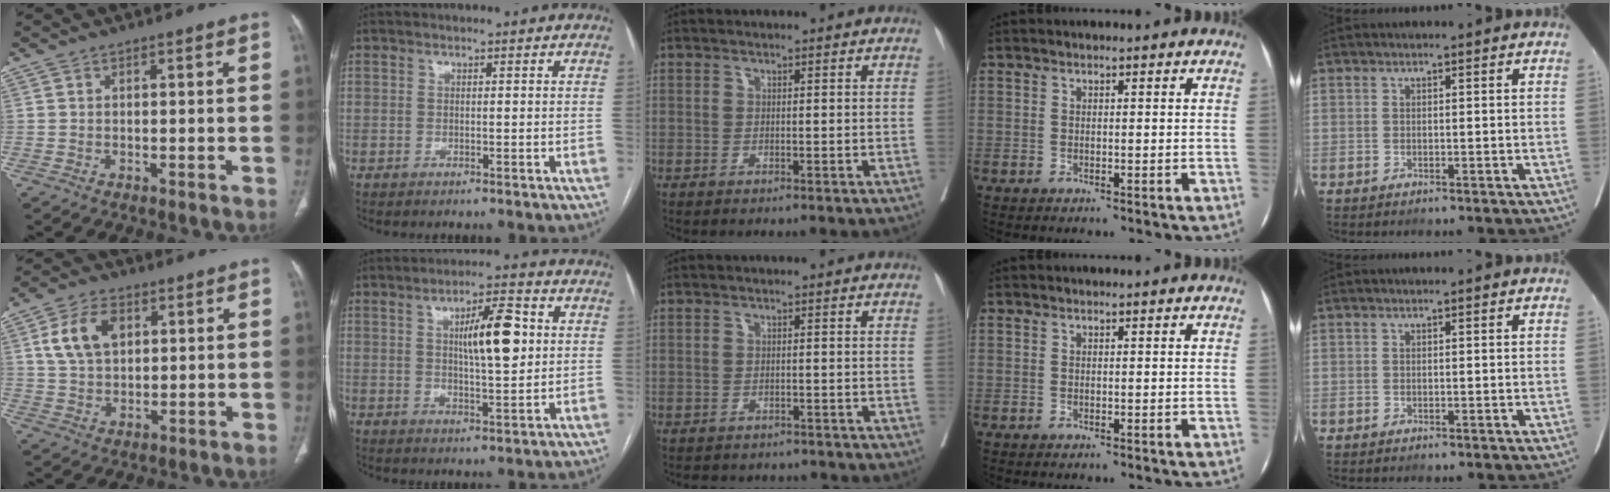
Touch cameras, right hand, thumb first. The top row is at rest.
{"thumb": {"total": 9.1, "force": [2.9, 5.9, 6.3], "torque": [-0.112, 0.000, 0.056]}, "index": {"total": 9.1, "force": [1.9, 2.0, 8.7], "torque": [-0.142, 0.010, 0.033]}, "middle": {"total": 5.7, "force": [-5.2, 2.0, 1.0], "torque": [-0.009, 0.002, -0.061]}}